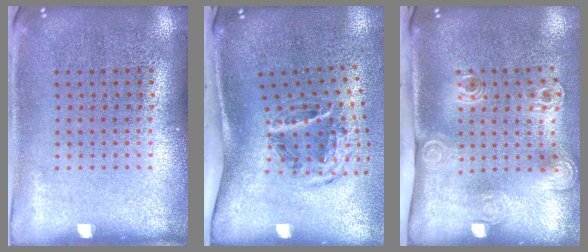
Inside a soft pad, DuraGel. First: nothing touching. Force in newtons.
{"total": 2.1, "press": 1.2, "slide": 1.7}
{"total": 2.1, "press": 1.4, "slide": 1.6}